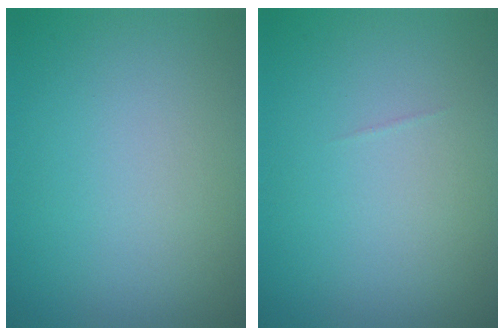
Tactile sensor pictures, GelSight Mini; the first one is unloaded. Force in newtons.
{"total": 0.0}